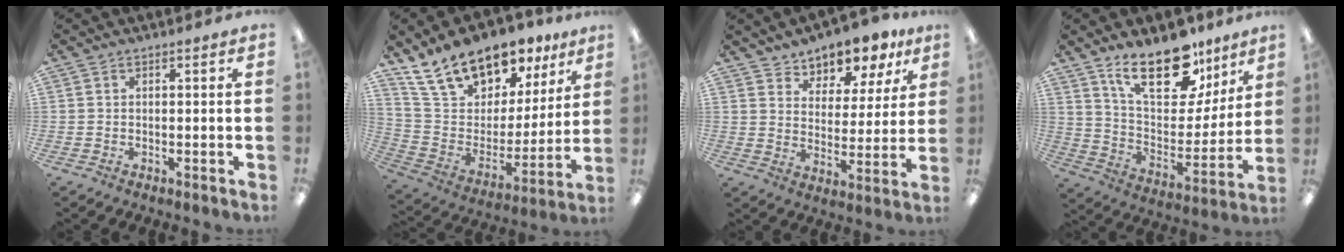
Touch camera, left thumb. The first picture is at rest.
{"total": 18.4, "force": [14.3, 9.3, 6.9], "torque": [-0.131, -0.095, 0.259]}
{"total": 8.5, "force": [7.7, 3.4, 0.9], "torque": [-0.020, -0.072, 0.138]}
{"total": 21.4, "force": [14.2, 10.0, 12.5], "torque": [-0.188, -0.082, 0.245]}